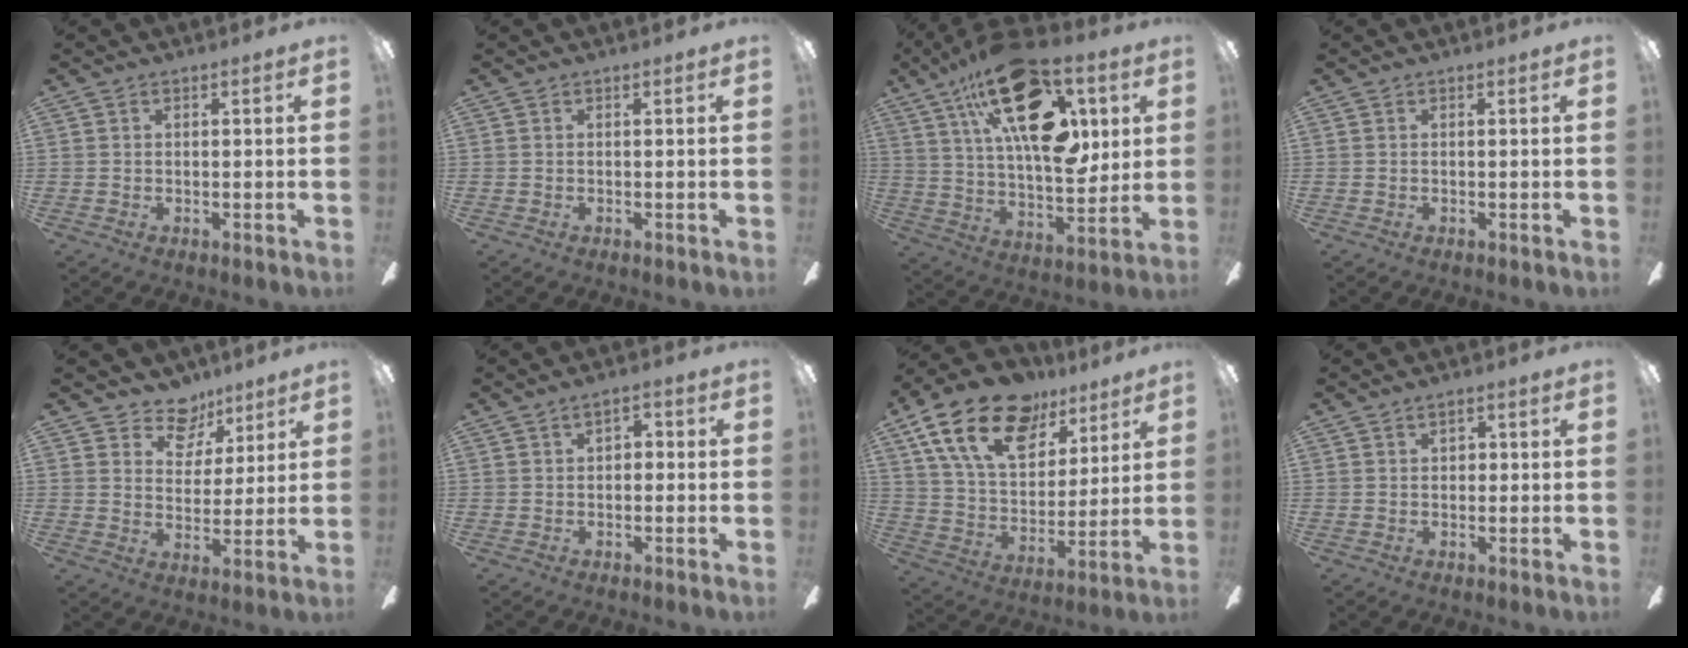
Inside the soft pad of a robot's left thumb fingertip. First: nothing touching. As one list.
[{"total": 0.0}, {"total": 27.5, "force": [12.9, 13.1, 20.4], "torque": [-0.339, -0.058, 0.217]}, {"total": 0.0}, {"total": 9.6, "force": [6.8, 6.1, 2.8], "torque": [-0.037, -0.041, 0.127]}, {"total": 2.9, "force": [0.4, 2.0, 2.1], "torque": [-0.024, 0.004, 0.000]}, {"total": 21.8, "force": [12.7, 12.6, 12.4], "torque": [-0.216, -0.058, 0.229]}, {"total": 2.2, "force": [0.9, 1.4, 1.4], "torque": [-0.013, 0.000, 0.012]}]